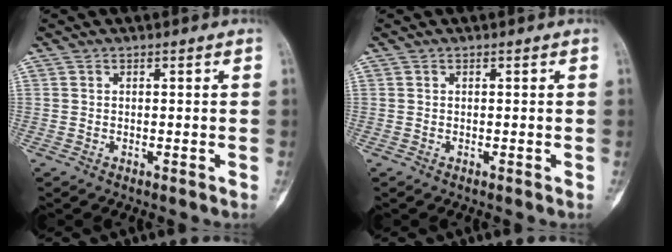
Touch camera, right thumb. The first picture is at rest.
{"total": 0.0}